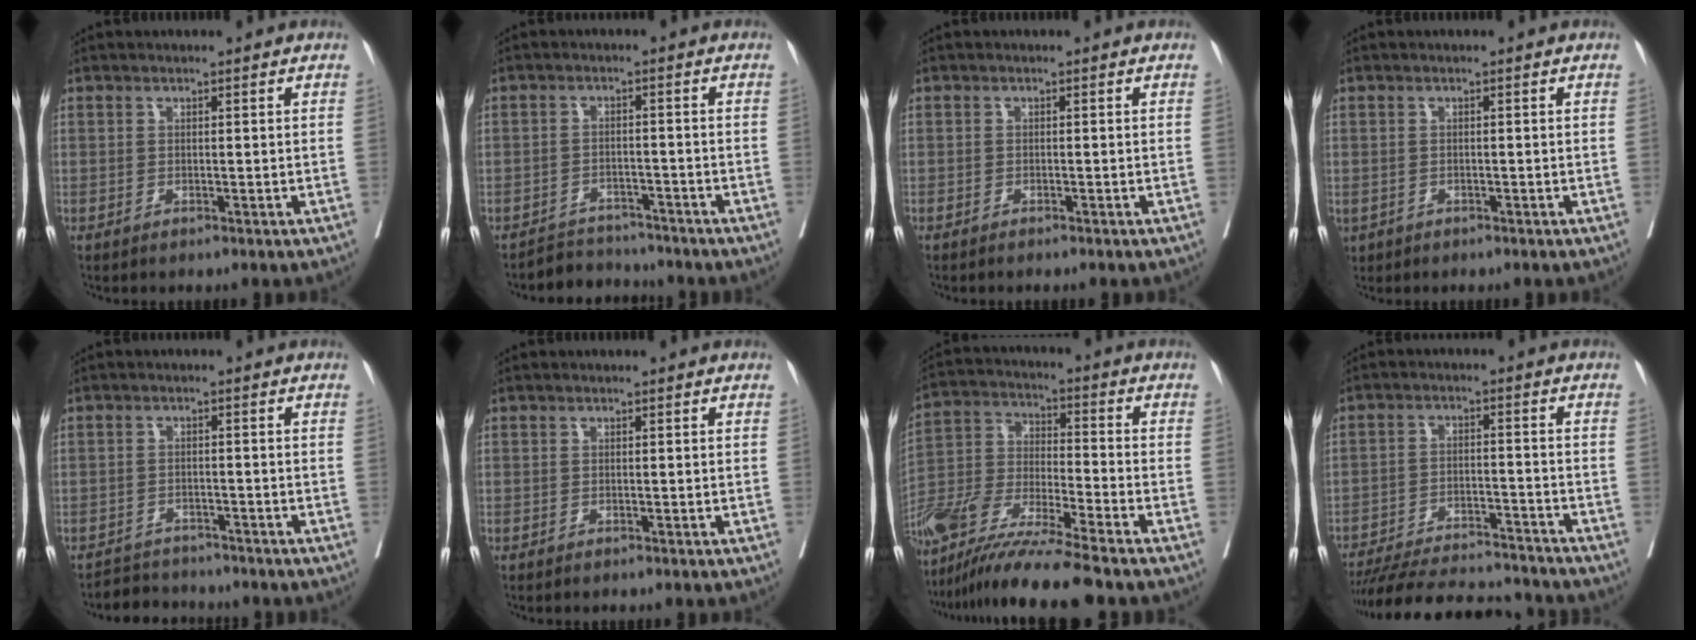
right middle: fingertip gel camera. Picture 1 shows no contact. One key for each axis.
{"total": 4.5, "fx": -4.2, "fy": 1.2, "fz": -1.0, "tx": 0.019, "ty": 0.006, "tz": -0.067}
{"total": 1.4, "fx": -1.2, "fy": 0.2, "fz": 0.7, "tx": -0.011, "ty": -0.002, "tz": -0.017}
{"total": 2.0, "fx": -1.1, "fy": 1.6, "fz": 0.7, "tx": -0.019, "ty": -0.003, "tz": -0.013}
{"total": 4.1, "fx": -3.9, "fy": 1.2, "fz": -0.4, "tx": 0.008, "ty": -0.005, "tz": -0.063}
{"total": 0.5, "fx": -0.5, "fy": 0.0, "fz": 0.2, "tx": 0.000, "ty": -0.001, "tz": -0.009}
{"total": 16.5, "fx": -13.6, "fy": -0.6, "fz": 9.2, "tx": -0.201, "ty": -0.029, "tz": -0.259}
{"total": 18.0, "fx": -16.7, "fy": 2.9, "fz": 6.0, "tx": -0.125, "ty": -0.015, "tz": -0.245}